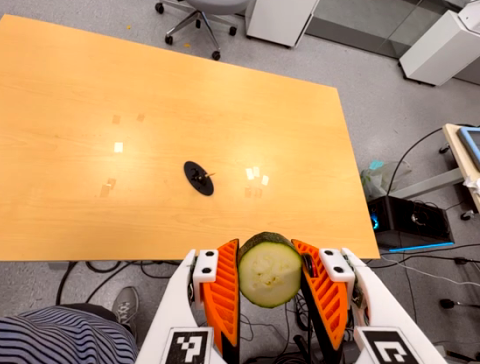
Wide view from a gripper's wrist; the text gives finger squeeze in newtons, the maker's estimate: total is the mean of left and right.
{"total": 9.6, "left": 8.7, "right": 10.6}